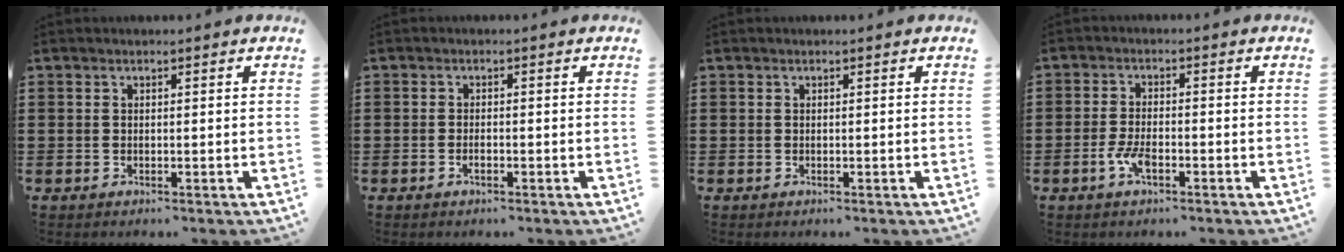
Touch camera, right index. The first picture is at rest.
{"total": 0.8, "force": [-0.4, 0.2, 0.7], "torque": [-0.015, -0.006, -0.005]}
{"total": 0.0}
{"total": 3.8, "force": [-1.7, 1.4, 3.1], "torque": [-0.074, -0.005, -0.036]}